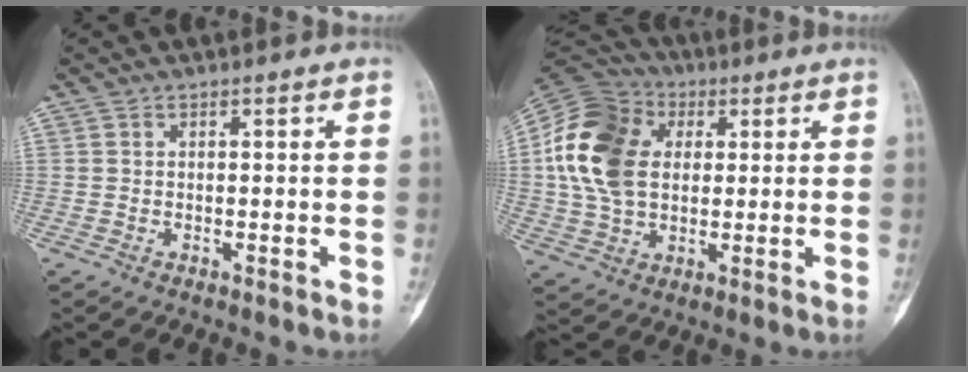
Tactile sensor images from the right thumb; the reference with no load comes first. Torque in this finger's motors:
{"motor_torque": [-0.17, 2.32, 1.92, 0.09, 0.12]}